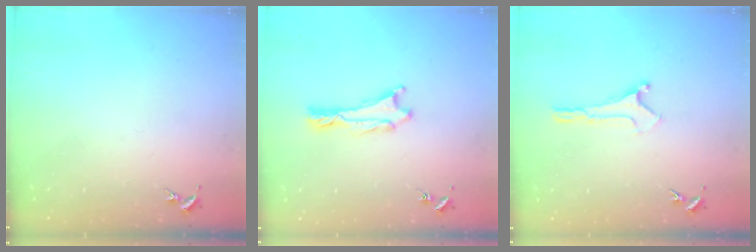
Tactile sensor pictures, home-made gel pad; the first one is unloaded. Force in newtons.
{"total": 0.6, "press": 0.6, "slide": 0.1}
{"total": 0.0}